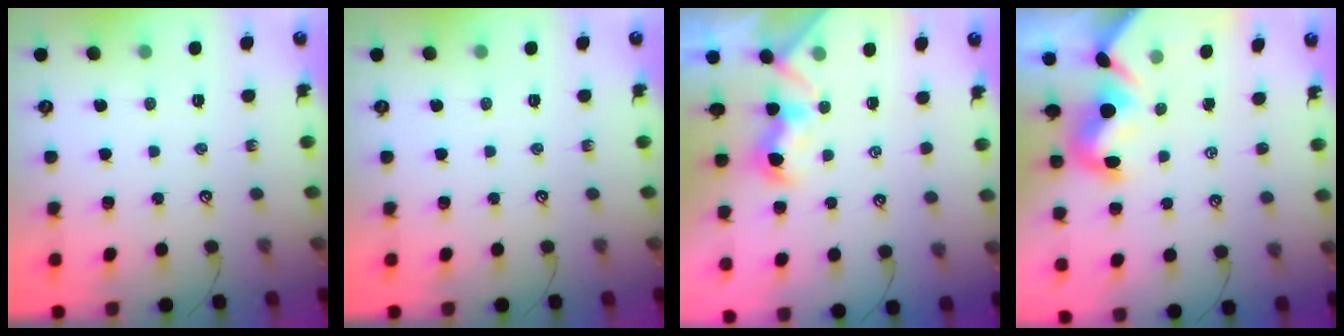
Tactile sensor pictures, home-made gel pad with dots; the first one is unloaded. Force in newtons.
{"total": 0.0}
{"total": 2.3, "press": 2.2, "slide": 0.8}
{"total": 3.5, "press": 3.4, "slide": 0.9}